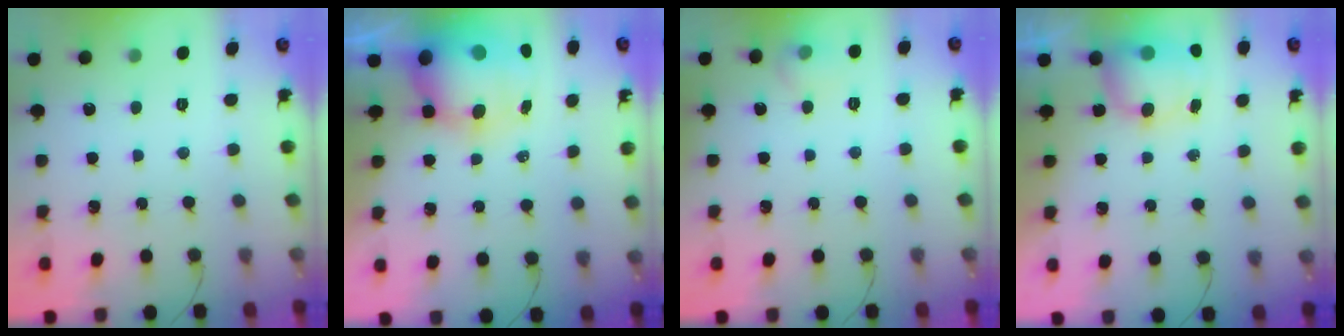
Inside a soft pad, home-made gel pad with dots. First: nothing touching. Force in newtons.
{"total": 14.9, "press": 12.7, "slide": 7.8}
{"total": 7.0, "press": 6.8, "slide": 1.9}
{"total": 7.1, "press": 6.9, "slide": 1.6}